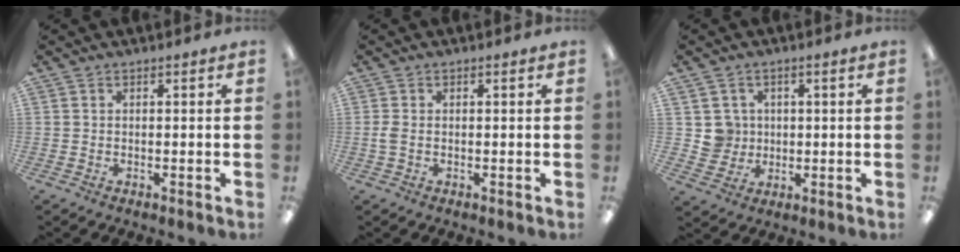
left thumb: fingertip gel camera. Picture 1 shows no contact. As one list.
[{"total": 2.2, "force": [-0.1, 1.0, 1.9], "torque": [-0.035, 0.006, -0.003]}, {"total": 5.2, "force": [1.2, 5.0, 0.1], "torque": [0.002, 0.001, 0.021]}]